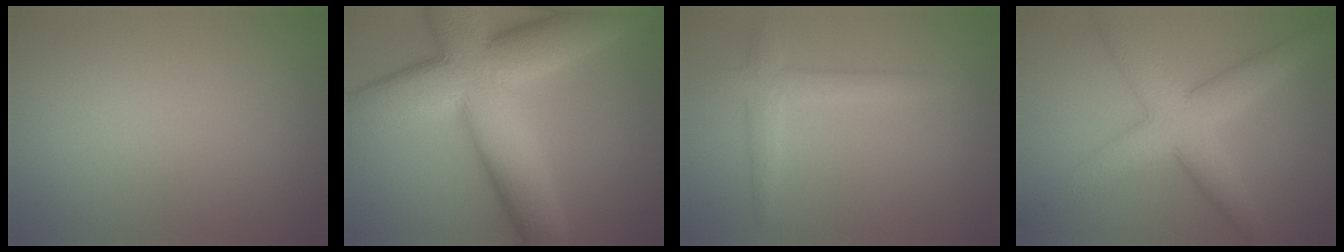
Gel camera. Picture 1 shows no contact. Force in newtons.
{"total": 14.4, "press": 14.3, "slide": 1.2}
{"total": 2.5, "press": 2.5, "slide": 0.1}
{"total": 6.5, "press": 6.5, "slide": 0.2}